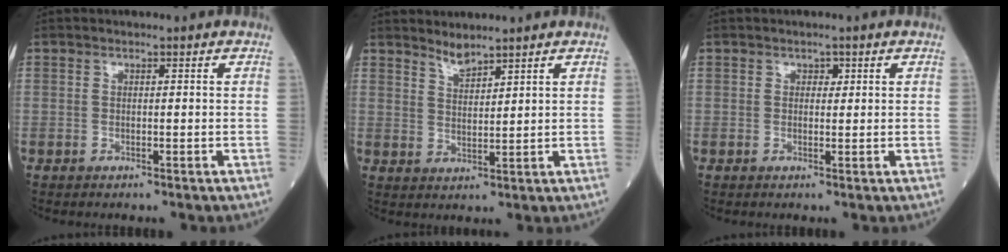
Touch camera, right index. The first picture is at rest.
{"total": 2.7, "force": [2.6, 0.0, 0.7], "torque": [-0.015, -0.006, 0.052]}
{"total": 1.0, "force": [0.4, 0.8, 0.5], "torque": [-0.001, 0.000, 0.004]}